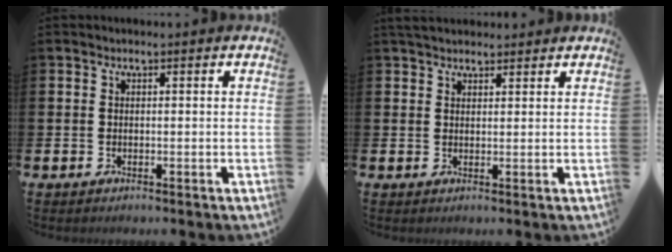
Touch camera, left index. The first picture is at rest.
{"total": 2.8, "force": [2.6, 0.9, 0.5], "torque": [-0.007, -0.007, 0.047]}